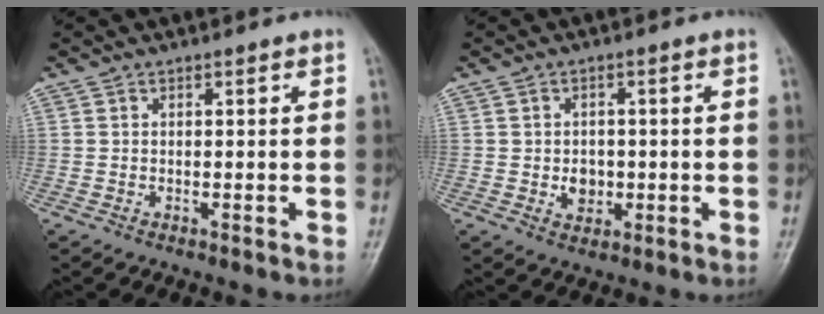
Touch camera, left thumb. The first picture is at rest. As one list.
[{"total": 4.0, "force": [-0.4, 3.3, 2.3], "torque": [-0.016, 0.001, 0.001]}]